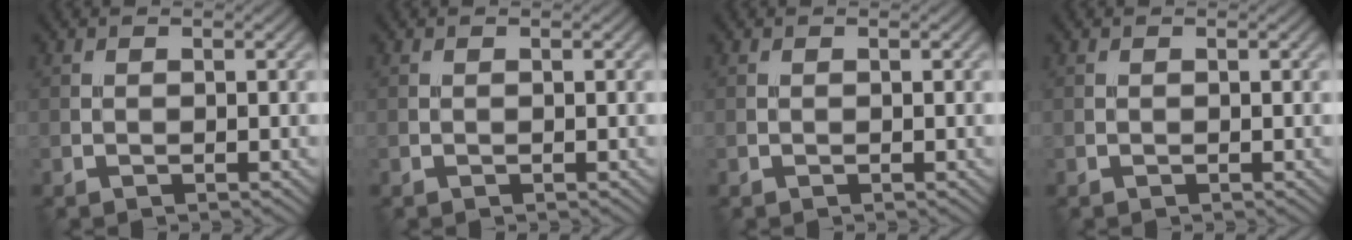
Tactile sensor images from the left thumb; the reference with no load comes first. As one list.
[{"total": 0.0}, {"total": 0.0}, {"total": 0.0}]